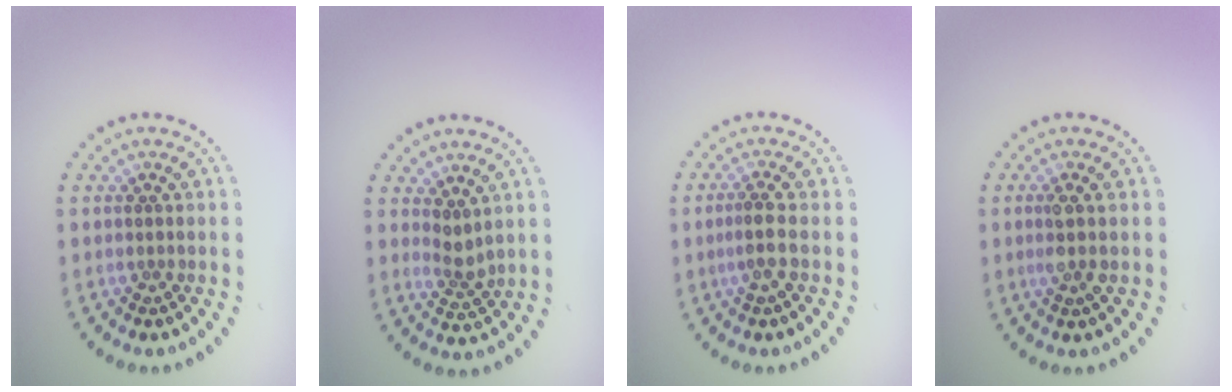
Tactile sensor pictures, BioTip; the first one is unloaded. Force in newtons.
{"total": 1.9, "press": 1.5, "slide": 1.2}
{"total": 1.9, "press": 1.6, "slide": 1.0}
{"total": 1.8, "press": 1.5, "slide": 1.0}